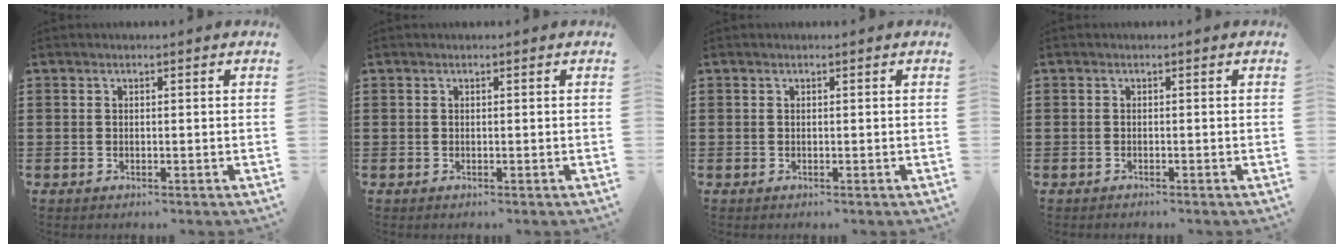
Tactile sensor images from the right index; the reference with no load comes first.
{"total": 0.0}
{"total": 0.0}
{"total": 0.0}